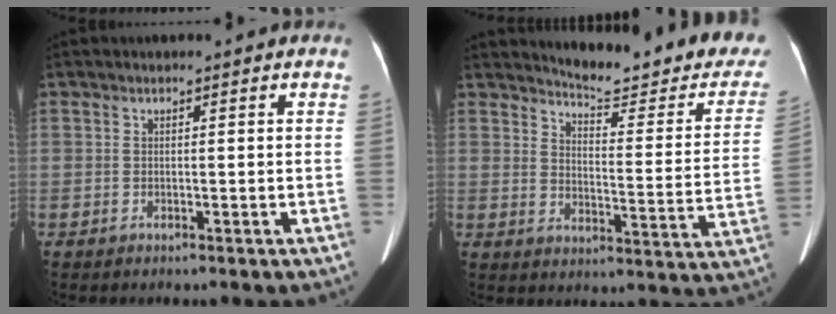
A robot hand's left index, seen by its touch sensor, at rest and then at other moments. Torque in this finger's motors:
{"motor_torque": [0.53, -0.99, 0.04, 0.03]}